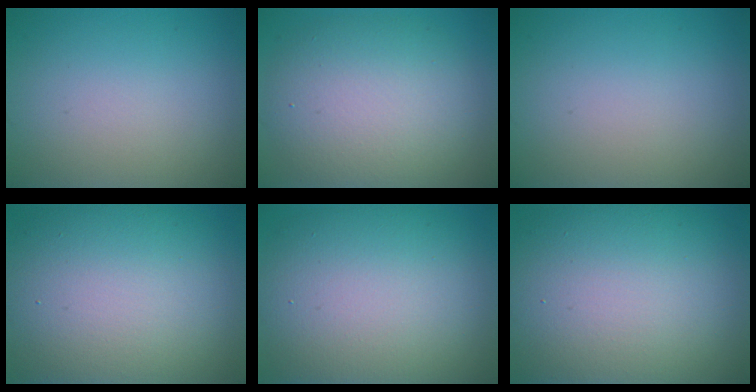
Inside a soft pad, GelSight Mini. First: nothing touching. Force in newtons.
{"total": 8.5, "press": 8.4, "slide": 0.9}
{"total": 0.0}
{"total": 14.6, "press": 14.5, "slide": 0.5}
{"total": 13.5, "press": 13.5, "slide": 0.4}
{"total": 16.2, "press": 16.1, "slide": 1.0}